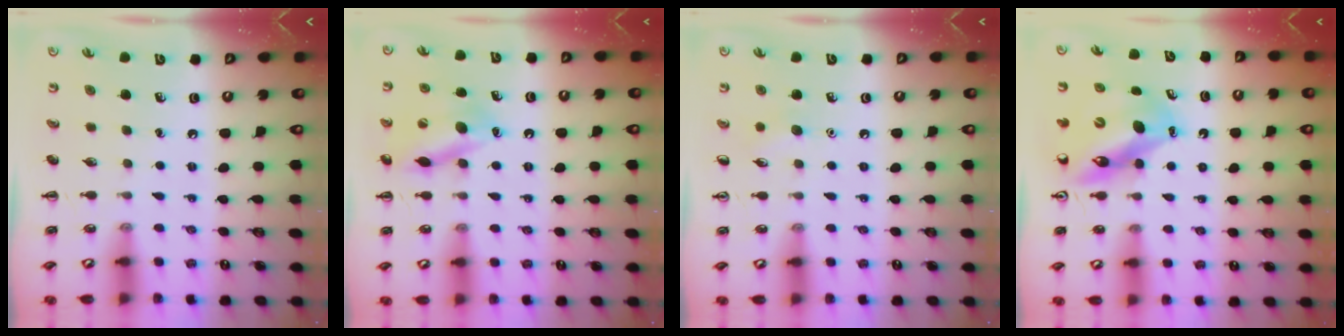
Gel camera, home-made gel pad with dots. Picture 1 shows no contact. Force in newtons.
{"total": 14.0, "press": 13.8, "slide": 2.3}
{"total": 4.4, "press": 4.2, "slide": 1.4}
{"total": 11.4, "press": 10.9, "slide": 3.2}